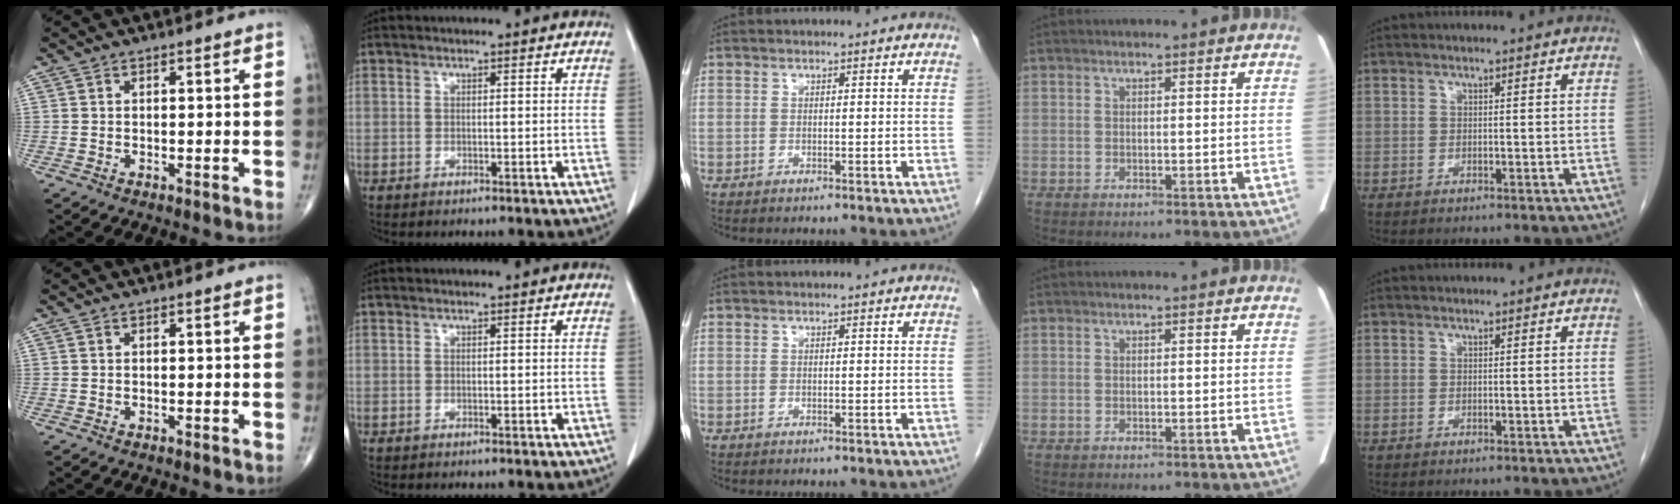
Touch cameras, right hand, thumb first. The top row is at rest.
{}